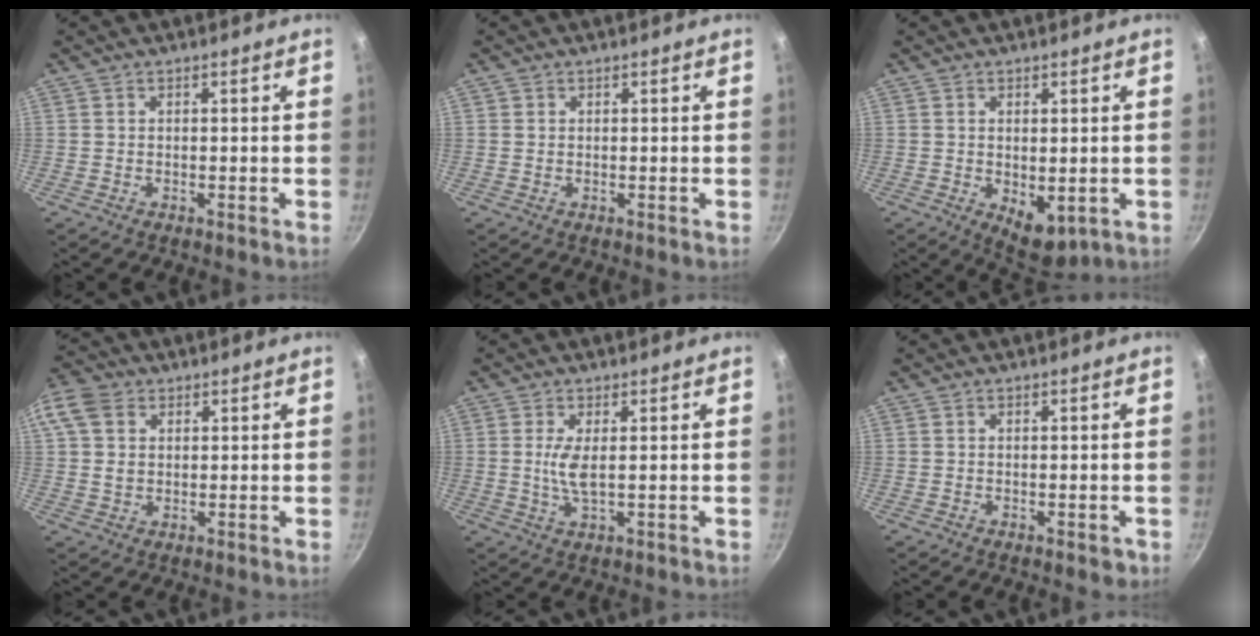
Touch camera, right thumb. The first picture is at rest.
{"total": 0.5, "force": [0.2, 0.5, 0.0], "torque": [0.002, 0.000, 0.001]}
{"total": 6.4, "force": [-0.8, 3.8, 5.2], "torque": [-0.059, -0.013, 0.003]}
{"total": 8.4, "force": [2.6, 6.4, 4.9], "torque": [-0.093, 0.002, 0.039]}
{"total": 4.2, "force": [0.5, 1.3, 4.0], "torque": [-0.089, -0.004, 0.012]}
{"total": 1.6, "force": [-0.6, 0.8, 1.2], "torque": [-0.014, 0.000, -0.007]}